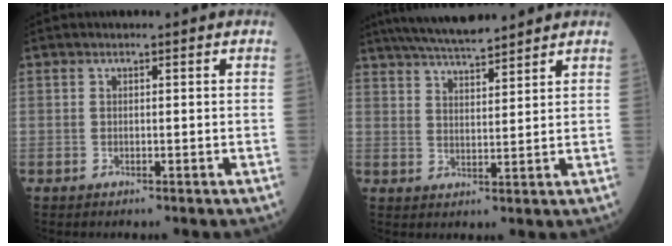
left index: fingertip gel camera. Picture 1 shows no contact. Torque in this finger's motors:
{"motor_torque": [0.07, -0.38, 0.22, 0.04]}